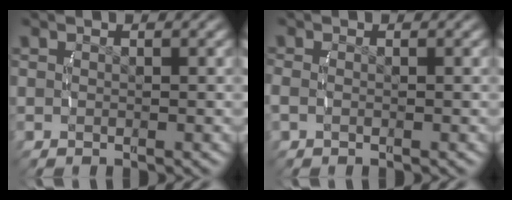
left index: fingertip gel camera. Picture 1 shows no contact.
{"total": 1.2, "force": [-0.4, 0.8, 0.7], "torque": [-0.030, -0.006, -0.005]}